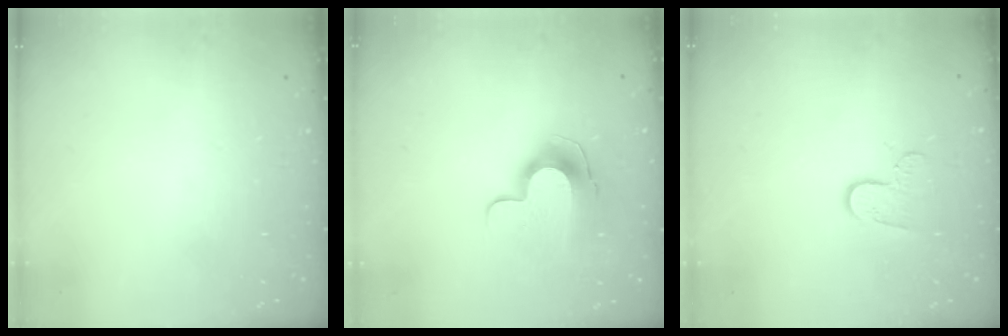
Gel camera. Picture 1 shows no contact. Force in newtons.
{"total": 10.4, "press": 10.4, "slide": 0.3}
{"total": 6.9, "press": 6.9, "slide": 0.7}